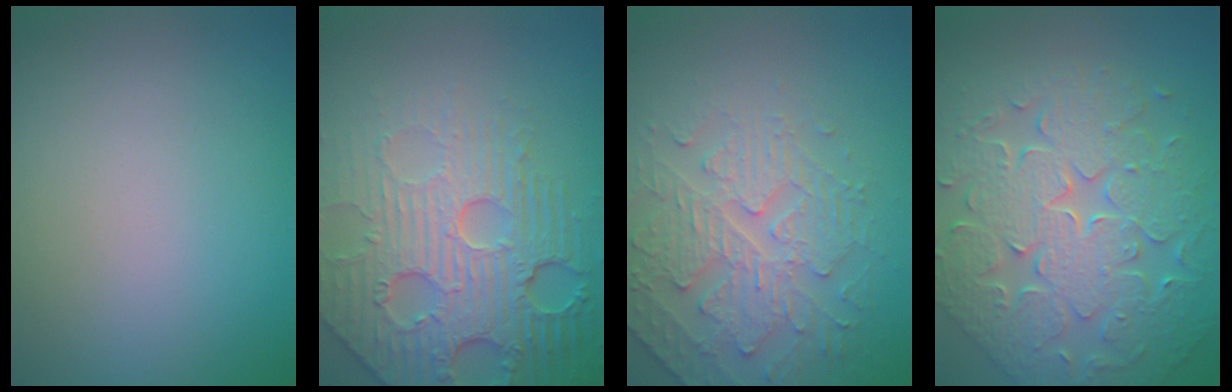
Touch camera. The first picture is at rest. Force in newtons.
{"total": 7.7, "press": 5.9, "slide": 4.9}
{"total": 4.4, "press": 3.9, "slide": 2.1}
{"total": 9.0, "press": 6.7, "slide": 6.0}